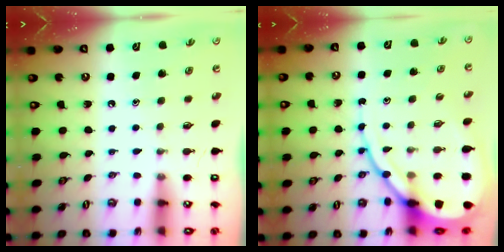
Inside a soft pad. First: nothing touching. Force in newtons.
{"total": 13.9, "press": 13.8, "slide": 1.3}